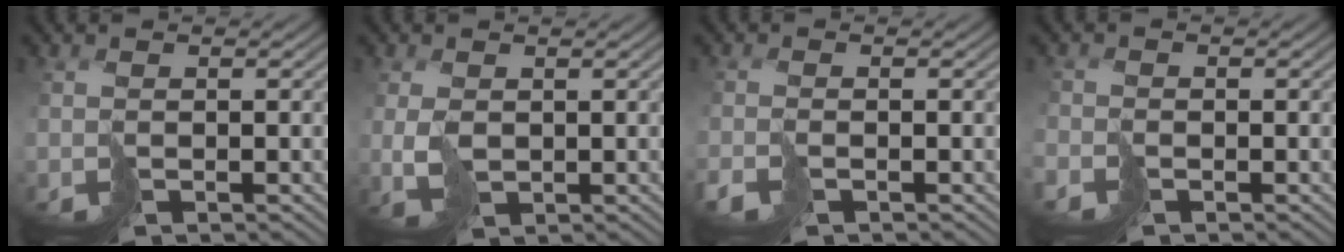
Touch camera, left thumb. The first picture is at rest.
{"total": 2.0, "force": [0.5, 1.6, 1.0], "torque": [-0.037, -0.007, 0.018]}
{"total": 1.4, "force": [-1.1, 0.6, 0.5], "torque": [-0.018, -0.007, -0.028]}
{"total": 2.0, "force": [-1.6, 1.0, 0.3], "torque": [-0.013, -0.010, -0.037]}